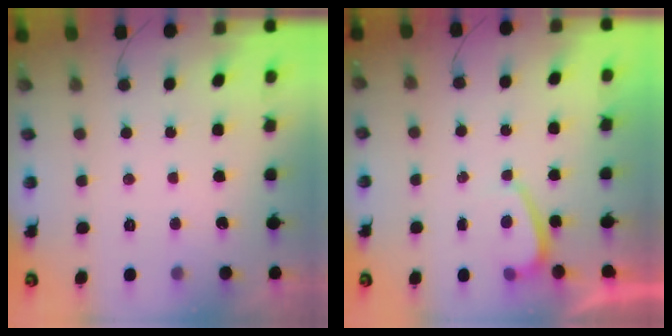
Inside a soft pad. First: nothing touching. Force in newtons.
{"total": 0.6, "press": 0.3, "slide": 0.5}